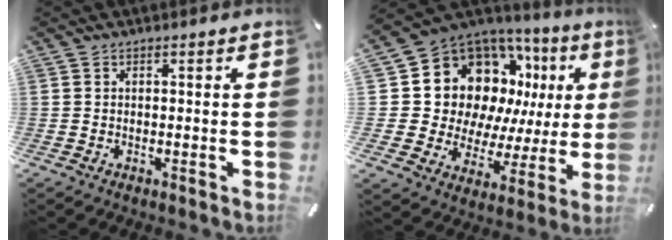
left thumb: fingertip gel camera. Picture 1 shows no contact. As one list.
[{"total": 17.1, "force": [8.2, 12.3, 8.6], "torque": [-0.139, -0.073, 0.163]}]